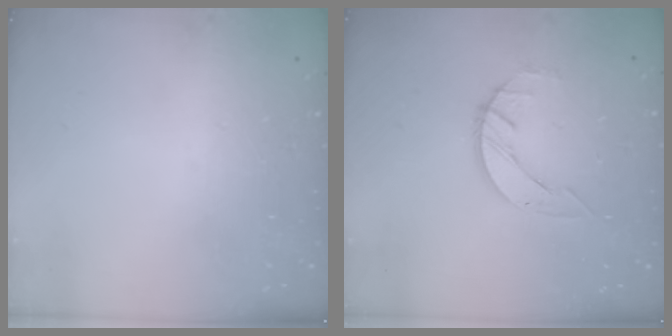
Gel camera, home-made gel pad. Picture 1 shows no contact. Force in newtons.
{"total": 2.7, "press": 2.7, "slide": 0.3}